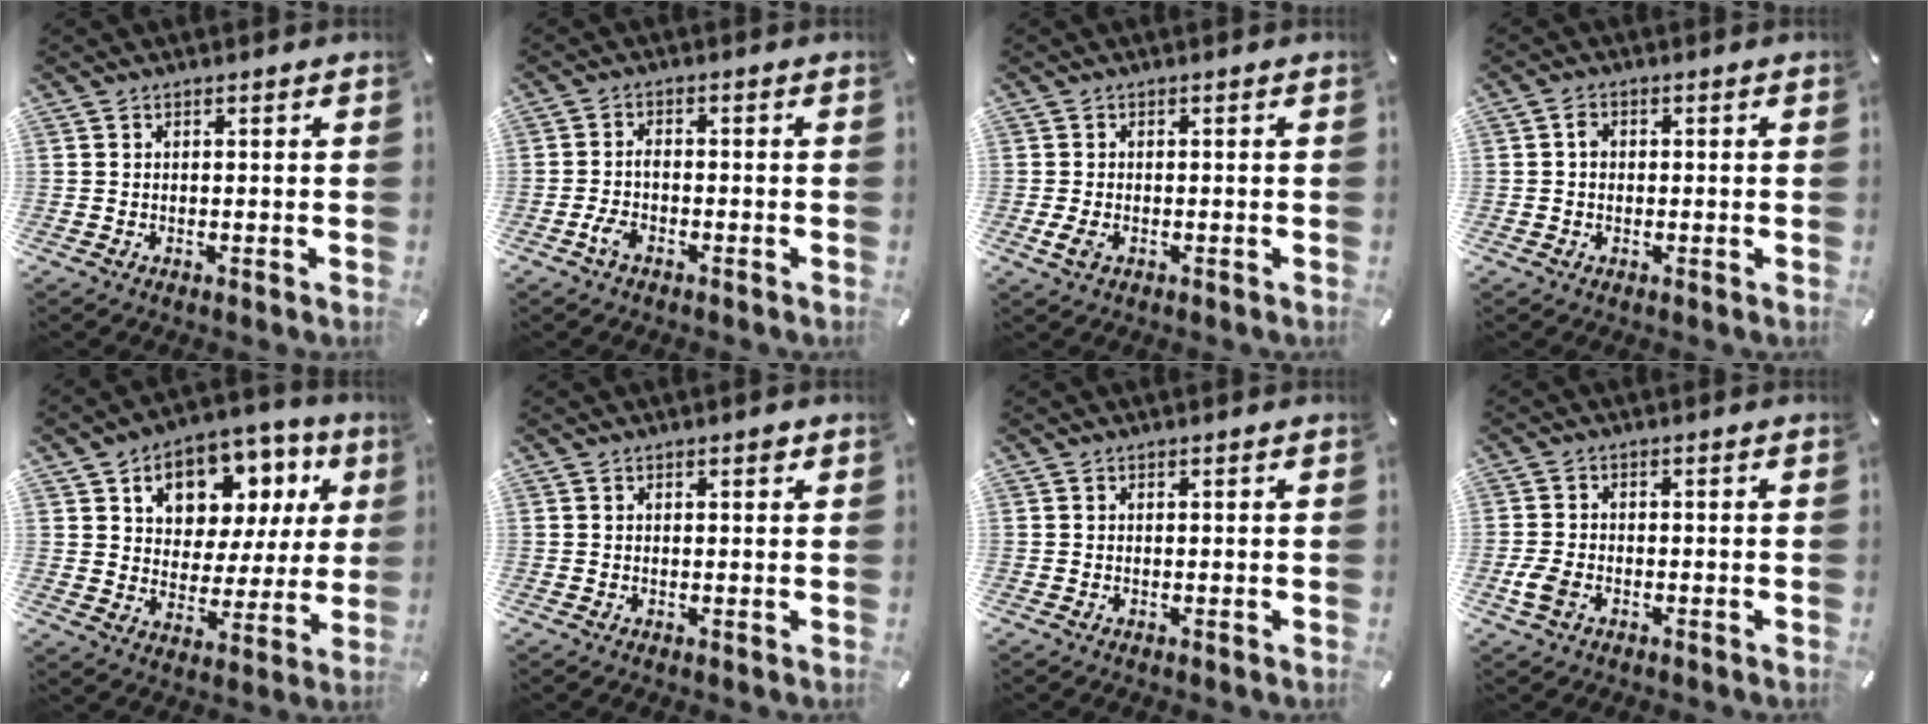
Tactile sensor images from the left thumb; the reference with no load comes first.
{"total": 2.9, "force": [-1.5, 1.4, 2.0], "torque": [-0.048, 0.005, -0.032]}
{"total": 2.2, "force": [-0.8, 1.3, 1.7], "torque": [-0.040, -0.005, -0.015]}
{"total": 2.1, "force": [0.1, 1.7, 1.3], "torque": [-0.027, 0.007, -0.001]}
{"total": 13.2, "force": [6.0, 9.9, 6.3], "torque": [-0.099, -0.027, 0.107]}
{"total": 1.1, "force": [0.5, 0.6, 0.7], "torque": [-0.007, 0.002, 0.005]}
{"total": 0.0}
{"total": 4.2, "force": [-1.6, 2.7, 2.8], "torque": [-0.071, 0.000, -0.033]}